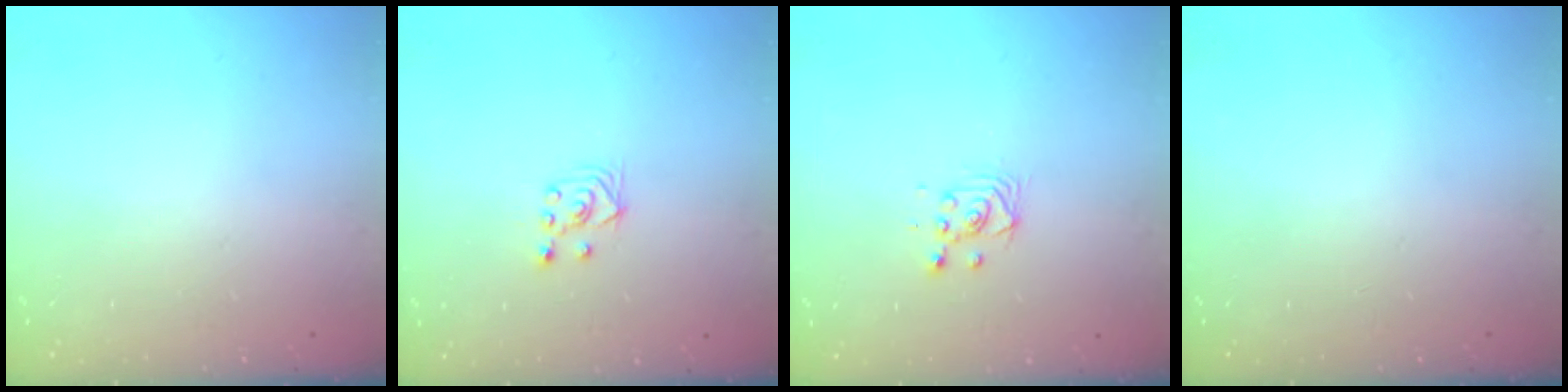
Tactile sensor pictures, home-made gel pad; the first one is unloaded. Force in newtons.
{"total": 2.8, "press": 2.6, "slide": 1.1}
{"total": 3.2, "press": 3.2, "slide": 0.6}
{"total": 0.0}